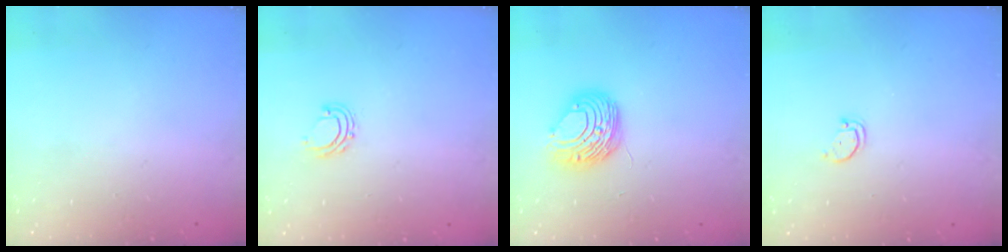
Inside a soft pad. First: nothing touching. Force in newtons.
{"total": 5.4, "press": 5.3, "slide": 0.7}
{"total": 8.8, "press": 8.7, "slide": 0.5}
{"total": 1.8, "press": 1.8, "slide": 0.1}